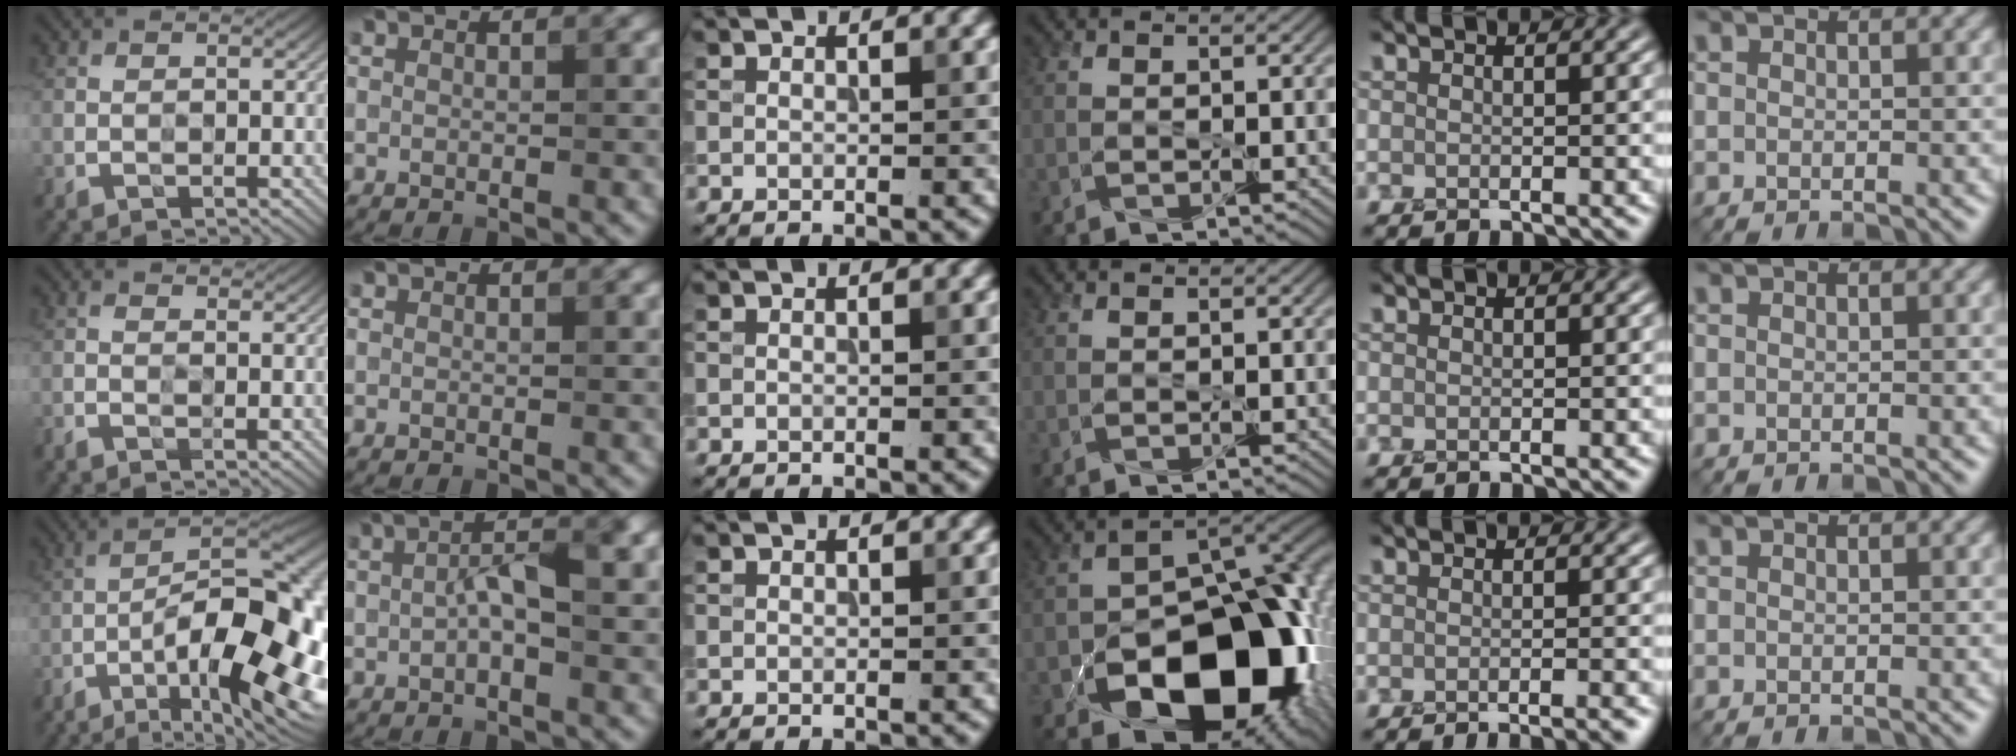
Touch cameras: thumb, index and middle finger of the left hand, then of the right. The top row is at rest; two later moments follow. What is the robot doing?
{"motion": "peel", "object": "tape"}